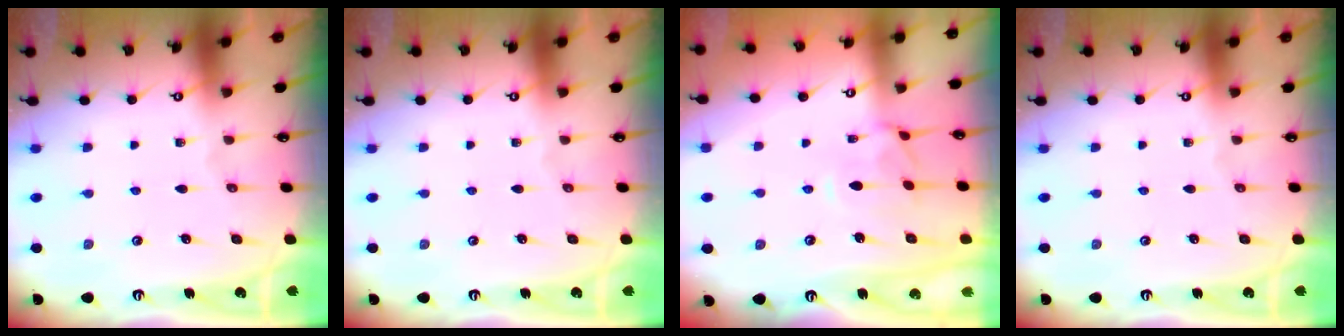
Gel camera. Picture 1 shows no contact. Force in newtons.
{"total": 0.0}
{"total": 0.9, "press": 0.5, "slide": 0.7}
{"total": 0.0}